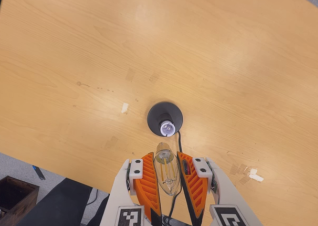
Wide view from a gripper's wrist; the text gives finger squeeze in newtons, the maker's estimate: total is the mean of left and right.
{"total": 12.7, "left": 13.7, "right": 11.8}